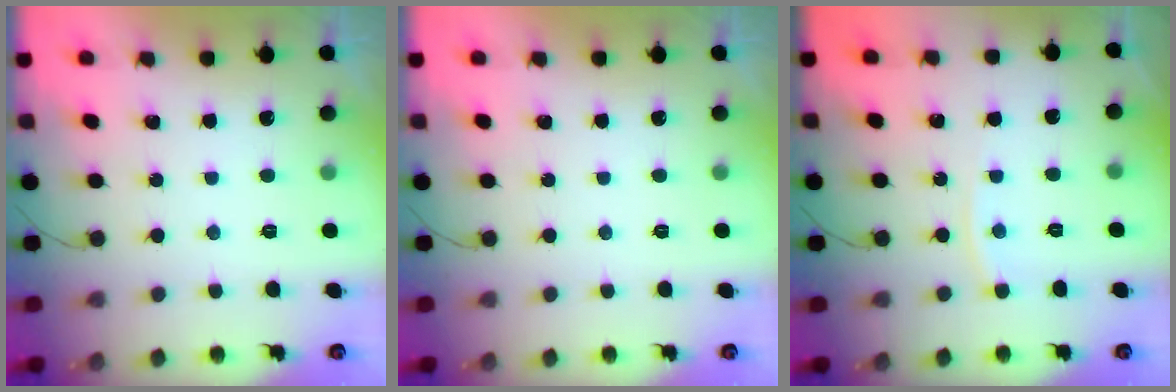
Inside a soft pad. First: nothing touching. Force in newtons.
{"total": 0.0}
{"total": 3.0, "press": 3.0, "slide": 0.4}